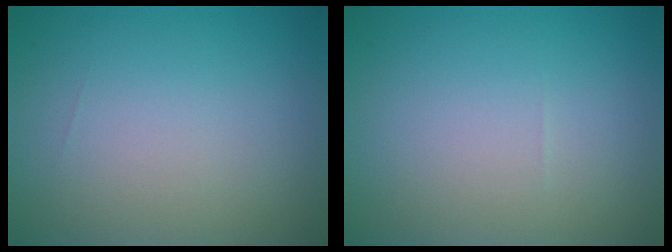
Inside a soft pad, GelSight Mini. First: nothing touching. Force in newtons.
{"total": 0.0}